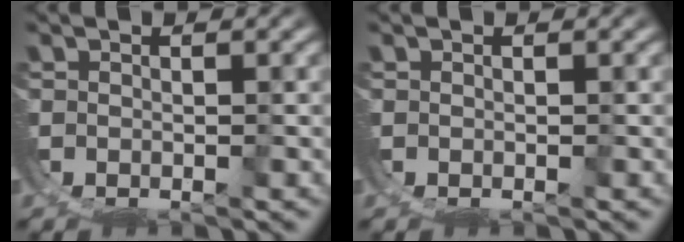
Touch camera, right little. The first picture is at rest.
{"total": 0.0}